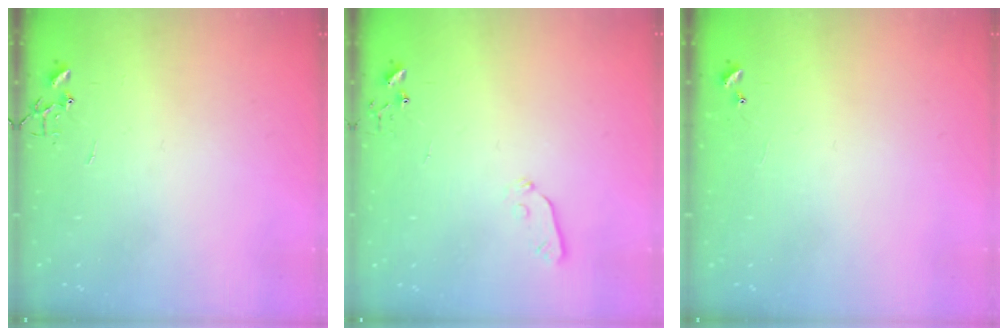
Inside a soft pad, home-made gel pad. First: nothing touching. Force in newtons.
{"total": 3.9, "press": 3.8, "slide": 0.8}
{"total": 5.1, "press": 5.0, "slide": 0.3}